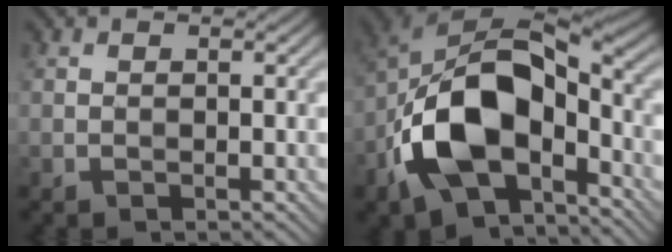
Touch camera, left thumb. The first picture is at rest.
{"total": 16.0, "force": [-5.6, 9.4, 11.7], "torque": [-0.230, -0.025, -0.106]}